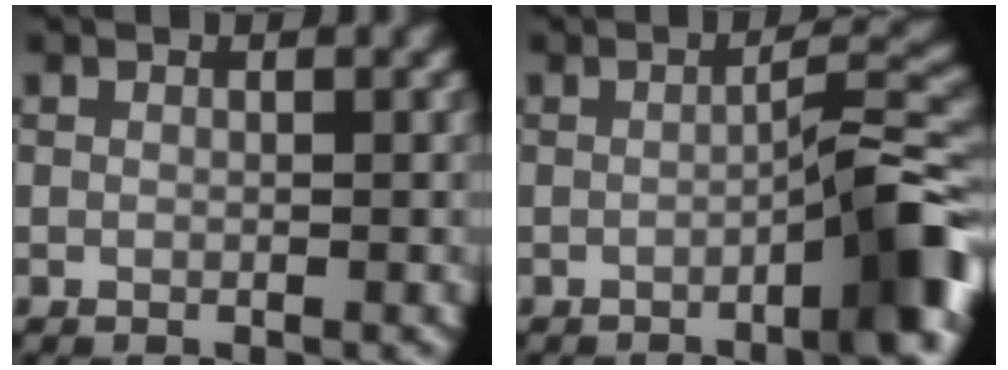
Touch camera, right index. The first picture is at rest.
{"total": 6.1, "force": [-2.8, 0.7, 5.3], "torque": [-0.065, 0.025, -0.051]}